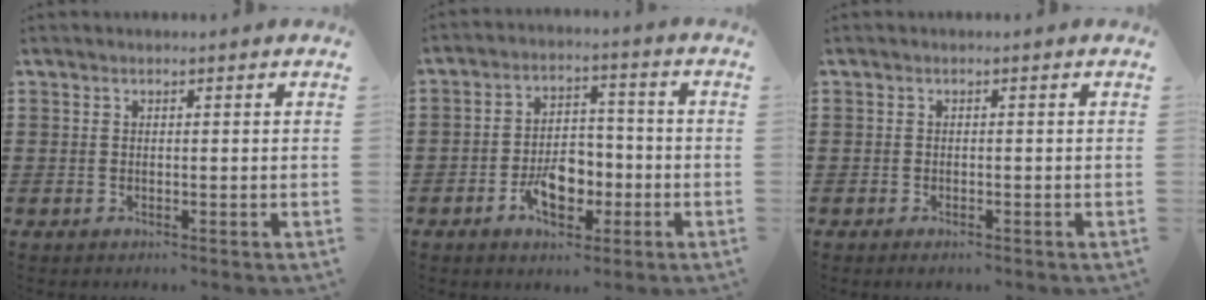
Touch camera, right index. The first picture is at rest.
{"total": 7.1, "force": [-2.9, 4.4, 4.8], "torque": [-0.078, 0.003, -0.056]}
{"total": 0.7, "force": [-0.6, 0.2, 0.2], "torque": [-0.006, -0.002, -0.013]}